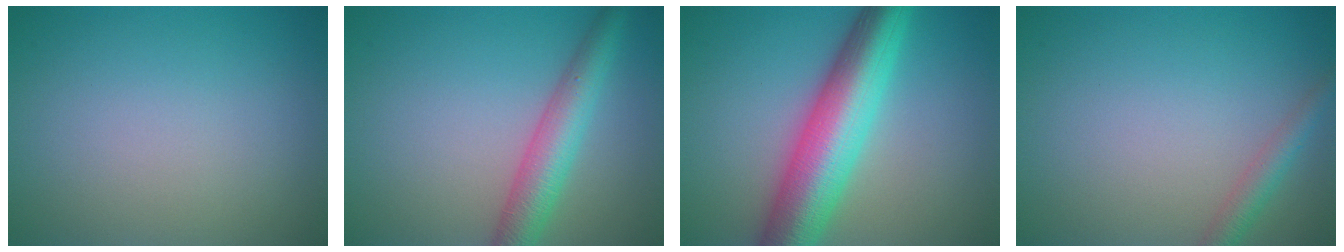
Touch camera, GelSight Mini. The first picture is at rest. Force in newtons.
{"total": 4.7, "press": 4.7, "slide": 0.2}
{"total": 9.7, "press": 9.7, "slide": 0.2}
{"total": 2.1, "press": 2.1, "slide": 0.1}